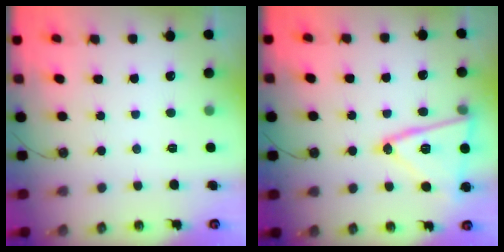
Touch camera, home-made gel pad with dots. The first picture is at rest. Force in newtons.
{"total": 16.9, "press": 16.7, "slide": 2.0}